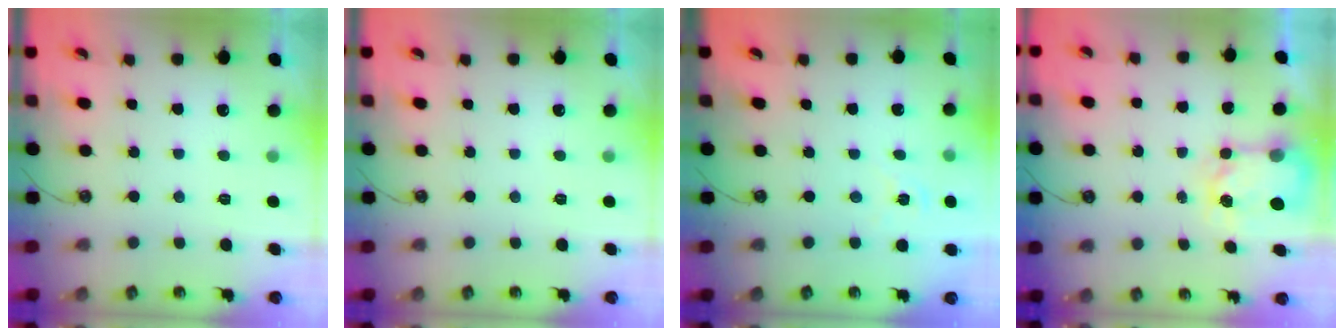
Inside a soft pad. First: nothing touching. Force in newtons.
{"total": 0.0}
{"total": 1.4, "press": 1.4, "slide": 0.2}
{"total": 6.1, "press": 6.0, "slide": 0.7}